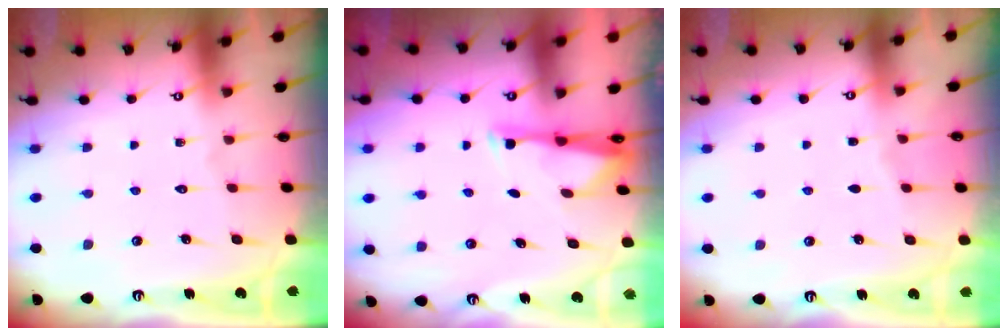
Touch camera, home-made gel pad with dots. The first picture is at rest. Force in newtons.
{"total": 2.9, "press": 2.8, "slide": 0.5}
{"total": 1.7, "press": 1.6, "slide": 0.3}